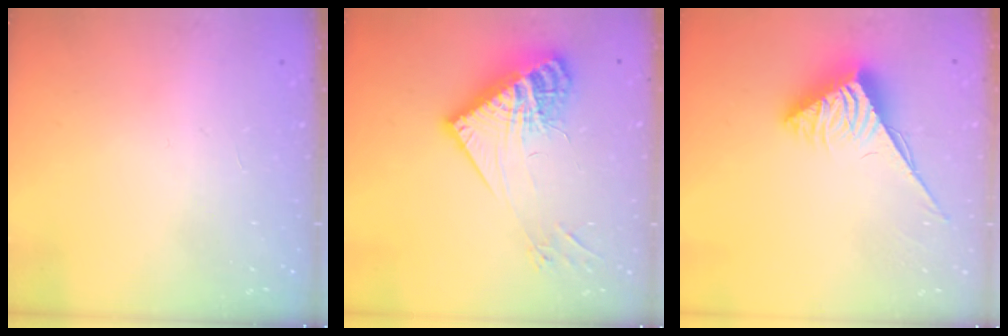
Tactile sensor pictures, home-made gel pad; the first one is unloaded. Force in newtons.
{"total": 17.7, "press": 17.7, "slide": 1.5}
{"total": 4.7, "press": 4.7, "slide": 0.5}